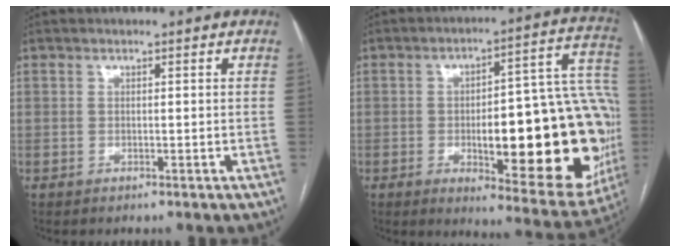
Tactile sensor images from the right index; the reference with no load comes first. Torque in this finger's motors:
{"motor_torque": [2.14, 0.00, 1.05, 0.21]}